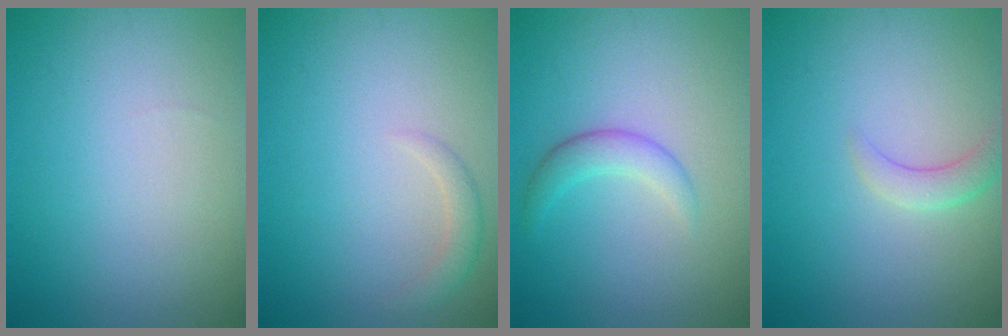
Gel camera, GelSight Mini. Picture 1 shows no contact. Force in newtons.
{"total": 1.4, "press": 1.4, "slide": 0.1}
{"total": 2.1, "press": 2.1, "slide": 0.1}
{"total": 1.8, "press": 1.8, "slide": 0.1}